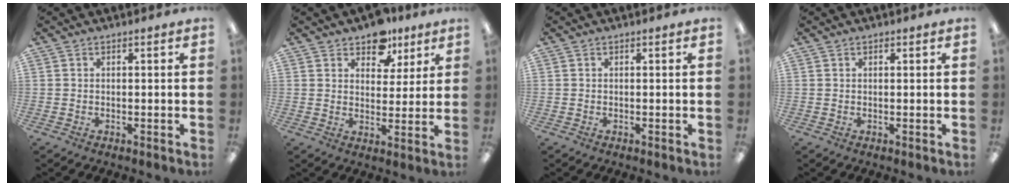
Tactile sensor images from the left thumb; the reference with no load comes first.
{"total": 9.0, "force": [6.5, 5.6, 2.8], "torque": [-0.035, -0.034, 0.118]}
{"total": 0.0}
{"total": 0.5, "force": [0.4, 0.4, 0.2], "torque": [-0.003, 0.004, 0.006]}